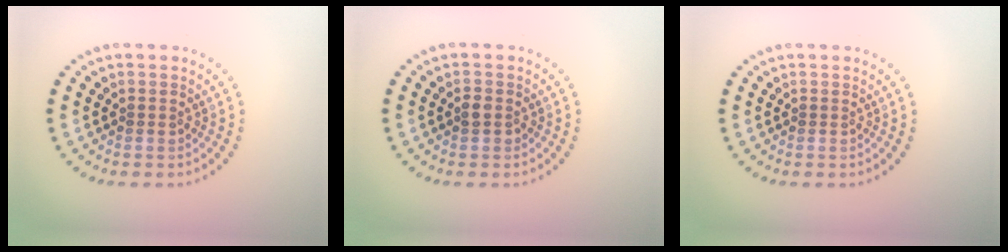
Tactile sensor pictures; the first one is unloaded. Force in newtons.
{"total": 1.0, "press": 1.0, "slide": 0.3}
{"total": 0.0}